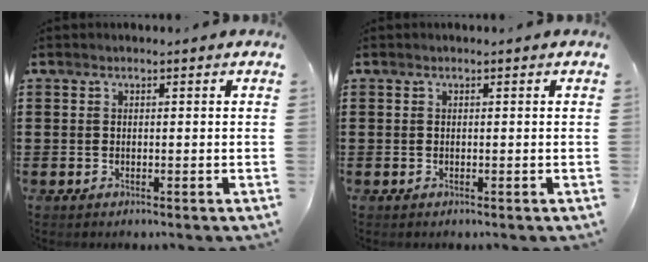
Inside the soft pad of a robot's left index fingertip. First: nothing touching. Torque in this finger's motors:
{"motor_torque": [0.00, 0.00, 0.00, 0.00]}